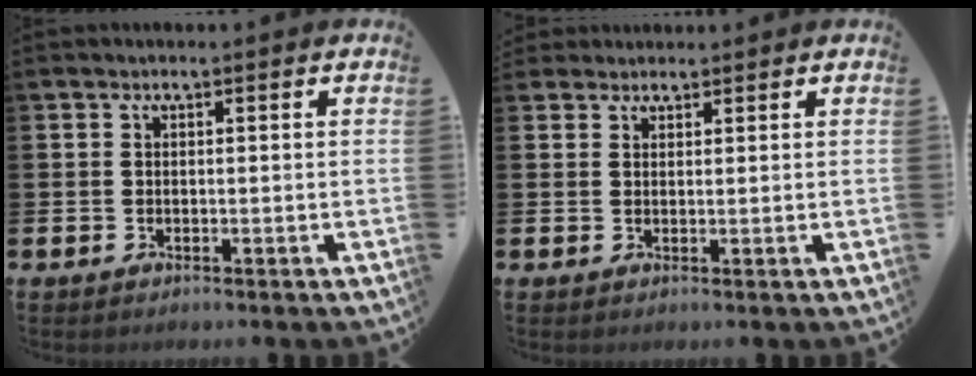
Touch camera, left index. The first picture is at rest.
{"total": 1.8, "force": [1.6, 0.7, -0.1], "torque": [0.009, -0.002, 0.029]}